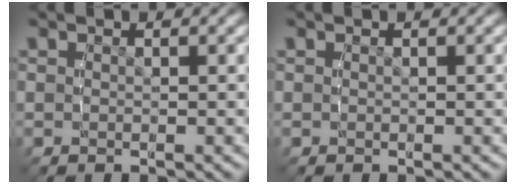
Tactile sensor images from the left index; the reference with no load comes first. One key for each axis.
{"total": 0.0}